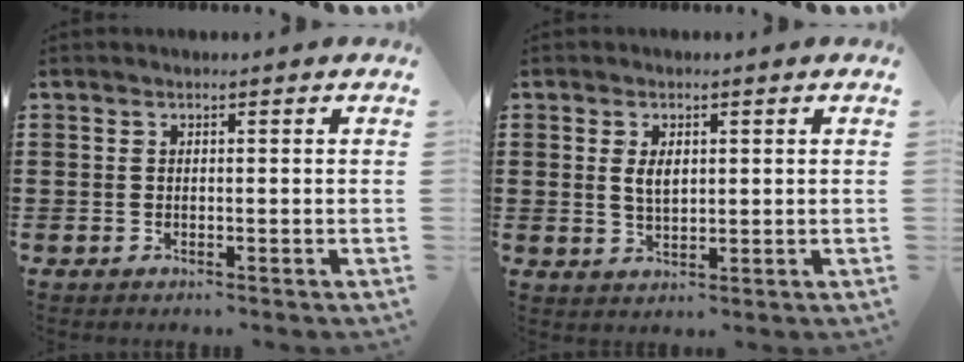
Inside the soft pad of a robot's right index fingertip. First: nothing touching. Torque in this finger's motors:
{"motor_torque": [0.03, -0.02, 0.10, 0.09]}